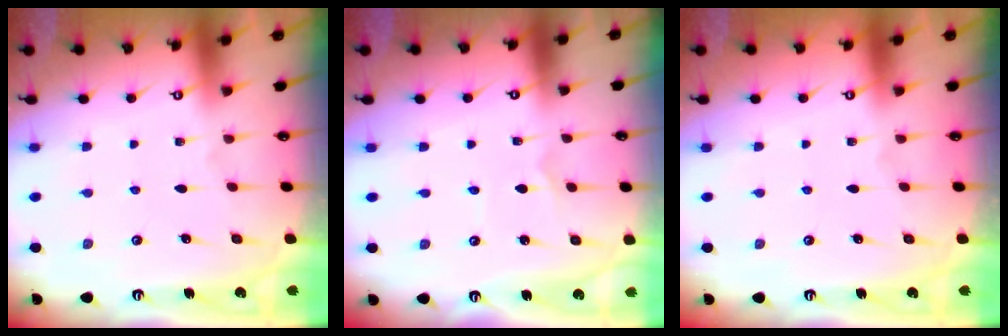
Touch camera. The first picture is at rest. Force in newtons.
{"total": 1.2, "press": 1.2, "slide": 0.0}
{"total": 0.0}